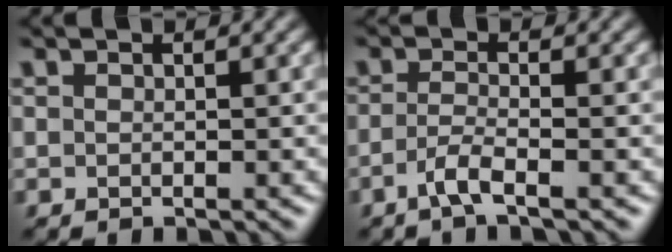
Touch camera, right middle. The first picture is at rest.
{"total": 2.3, "force": [-1.2, 0.4, 1.9], "torque": [-0.039, 0.000, -0.034]}